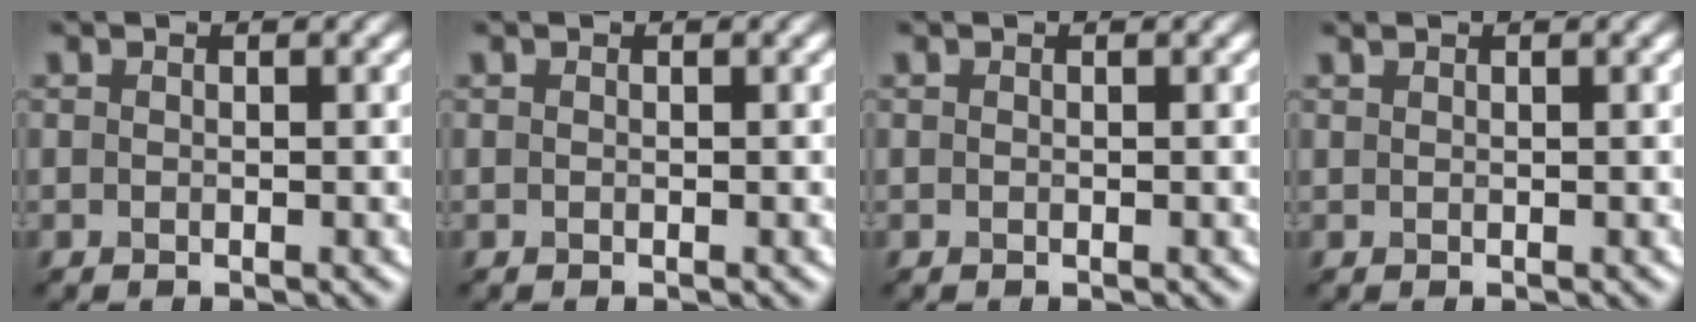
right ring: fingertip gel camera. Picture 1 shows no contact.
{"total": 0.0}
{"total": 0.0}
{"total": 0.7, "force": [-0.1, -0.5, -0.4], "torque": [-0.010, -0.007, 0.006]}